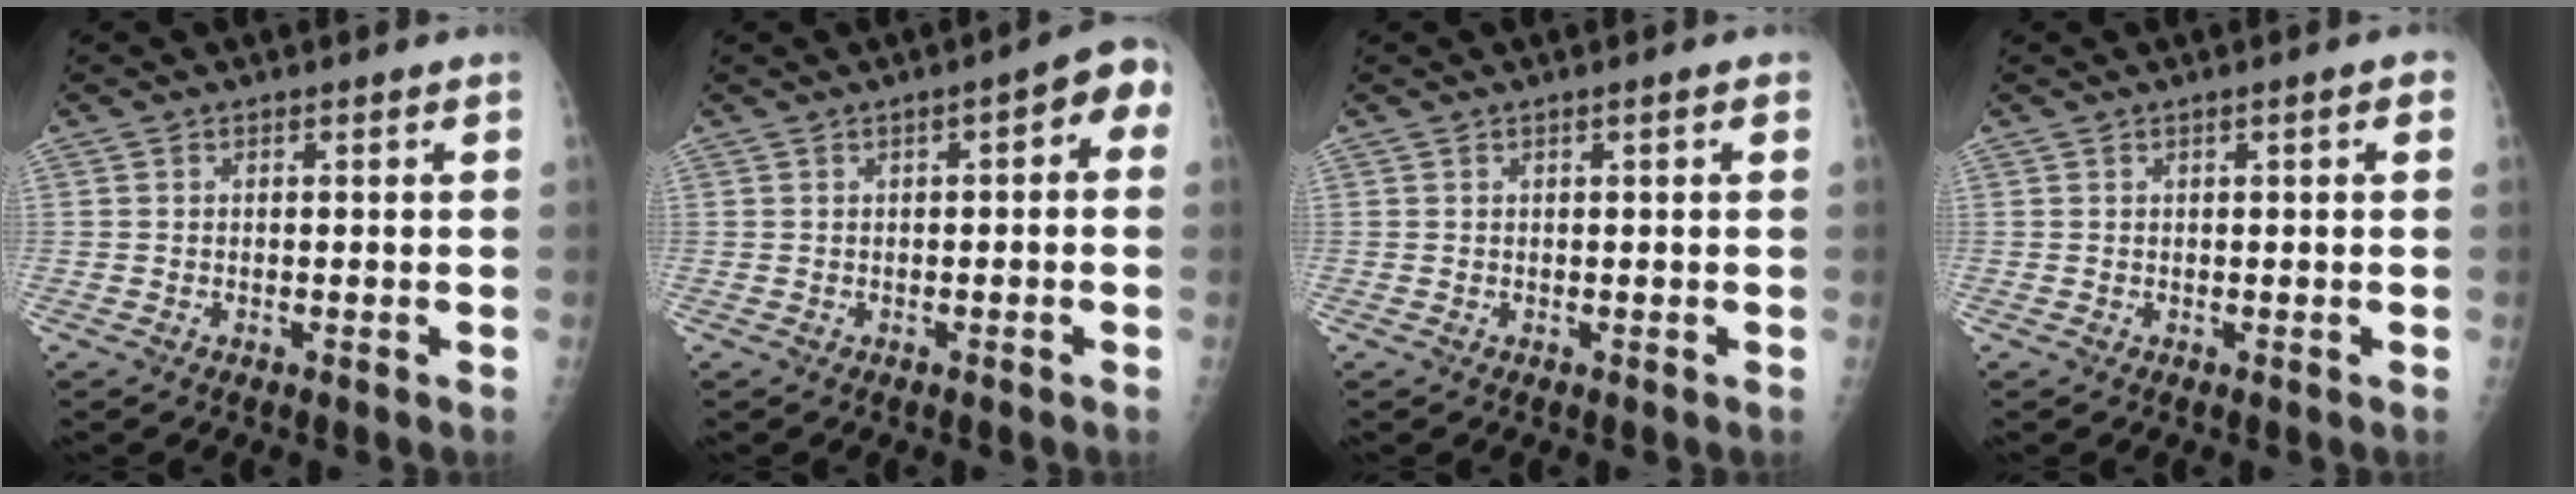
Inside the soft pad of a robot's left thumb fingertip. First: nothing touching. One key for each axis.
{"total": 5.3, "fx": 0.7, "fy": 2.3, "fz": 4.7, "tx": -0.039, "ty": 0.022, "tz": -0.003}
{"total": 0.9, "fx": 0.4, "fy": 0.2, "fz": 0.7, "tx": -0.012, "ty": 0.002, "tz": 0.005}
{"total": 1.5, "fx": 0.6, "fy": 0.4, "fz": 1.4, "tx": -0.019, "ty": 0.002, "tz": 0.006}